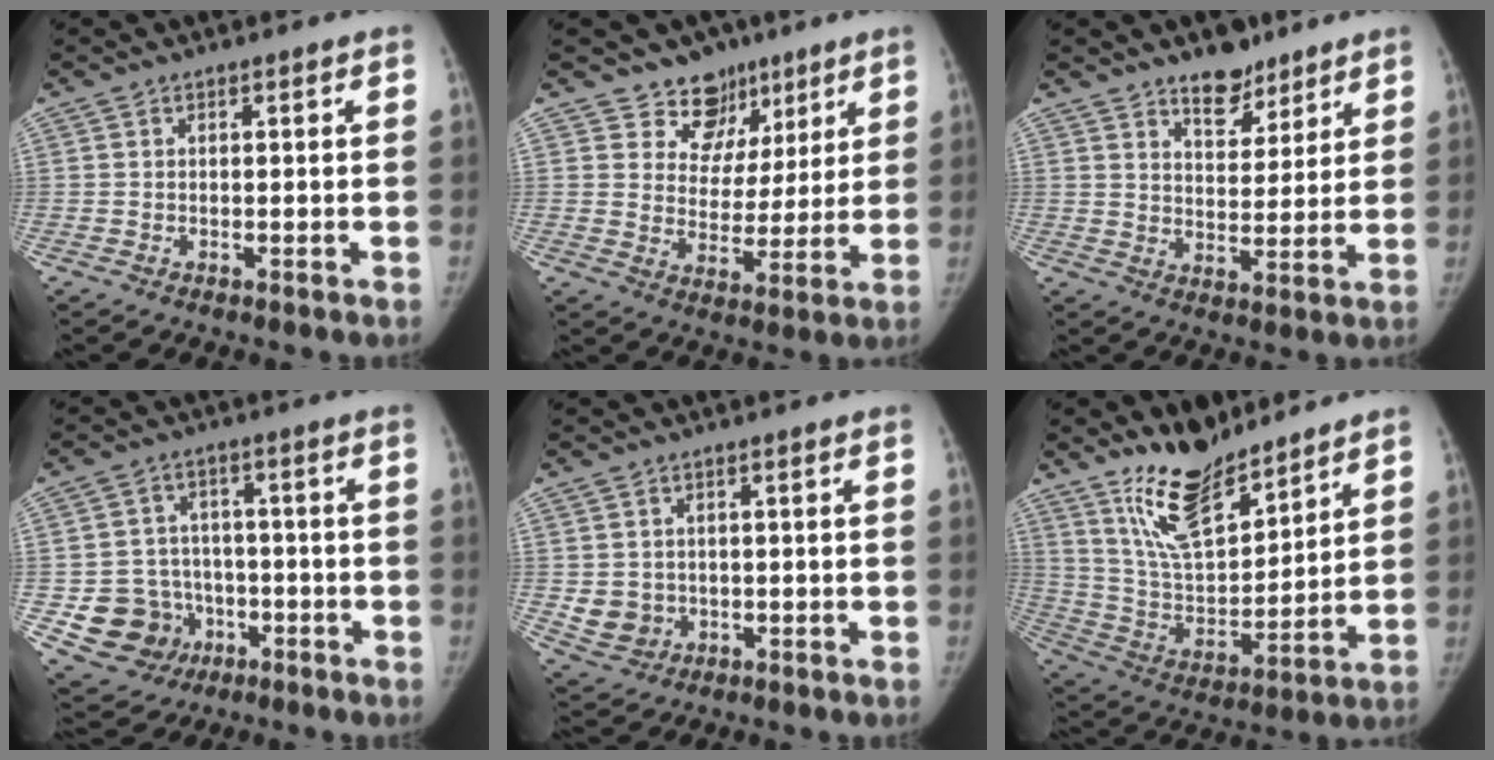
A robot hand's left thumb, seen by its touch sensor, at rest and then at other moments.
{"total": 9.7, "force": [6.7, 7.0, 0.8], "torque": [0.039, -0.040, 0.109]}
{"total": 8.2, "force": [6.2, 4.1, 3.4], "torque": [-0.020, -0.043, 0.099]}
{"total": 11.1, "force": [-3.2, 10.3, 2.9], "torque": [-0.035, 0.024, -0.038]}
{"total": 4.8, "force": [-0.2, 4.4, 1.8], "torque": [-0.017, -0.001, 0.012]}
{"total": 15.7, "force": [12.0, 5.9, 8.3], "torque": [-0.112, -0.081, 0.229]}